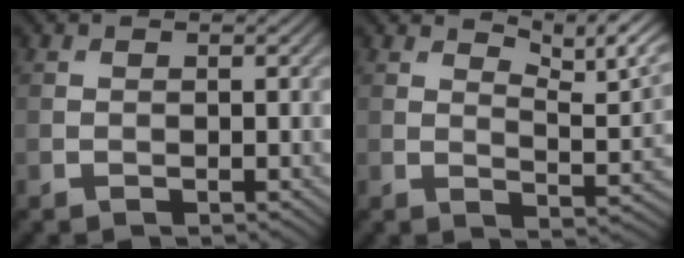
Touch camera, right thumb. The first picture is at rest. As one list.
[{"total": 7.2, "force": [5.4, 1.7, 4.4], "torque": [-0.075, -0.007, 0.084]}]